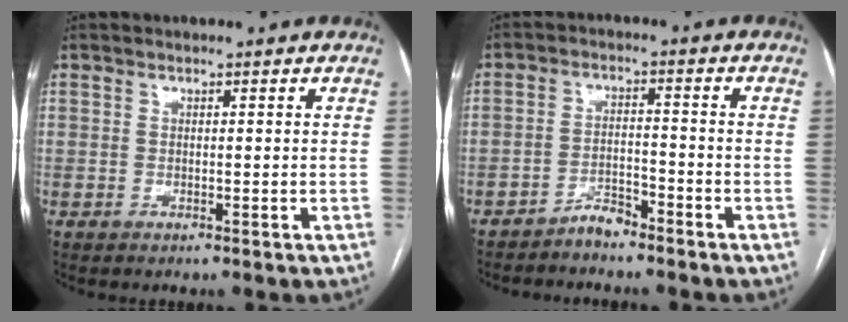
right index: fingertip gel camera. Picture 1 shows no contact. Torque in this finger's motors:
{"motor_torque": [-0.11, -0.09, -0.08, 0.00]}